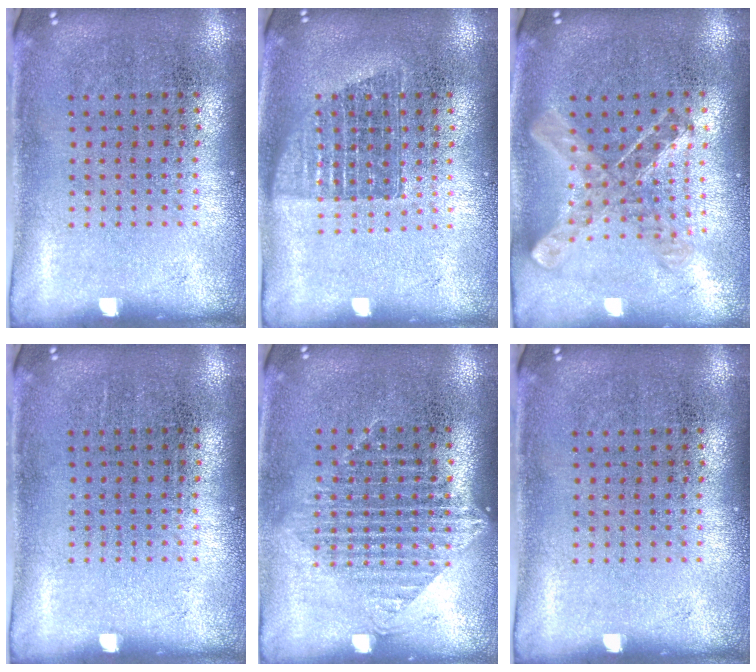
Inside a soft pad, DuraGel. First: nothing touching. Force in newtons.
{"total": 1.3, "press": 1.1, "slide": 0.8}
{"total": 0.9, "press": 0.9, "slide": 0.0}
{"total": 0.0}
{"total": 1.2, "press": 1.1, "slide": 0.5}
{"total": 0.0}